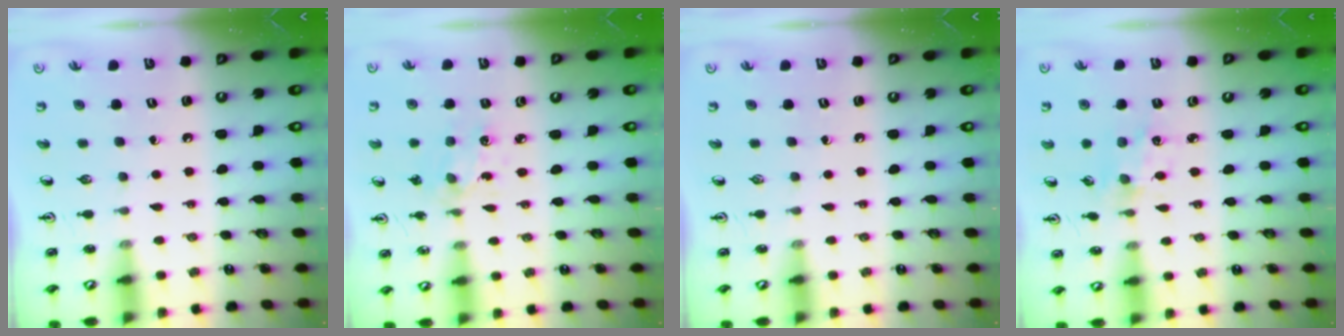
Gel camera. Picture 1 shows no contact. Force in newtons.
{"total": 2.8, "press": 2.7, "slide": 0.7}
{"total": 0.0}
{"total": 1.6, "press": 1.6, "slide": 0.0}